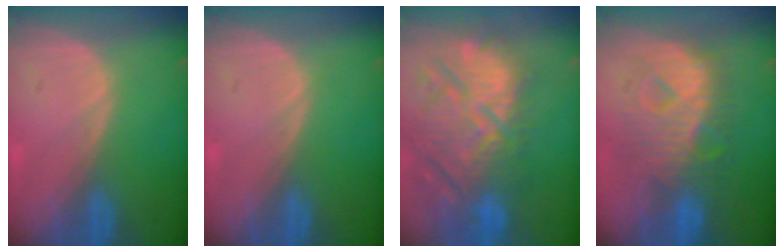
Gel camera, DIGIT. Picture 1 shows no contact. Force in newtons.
{"total": 0.0}
{"total": 14.5, "press": 12.7, "slide": 7.1}
{"total": 9.8, "press": 9.8, "slide": 0.6}